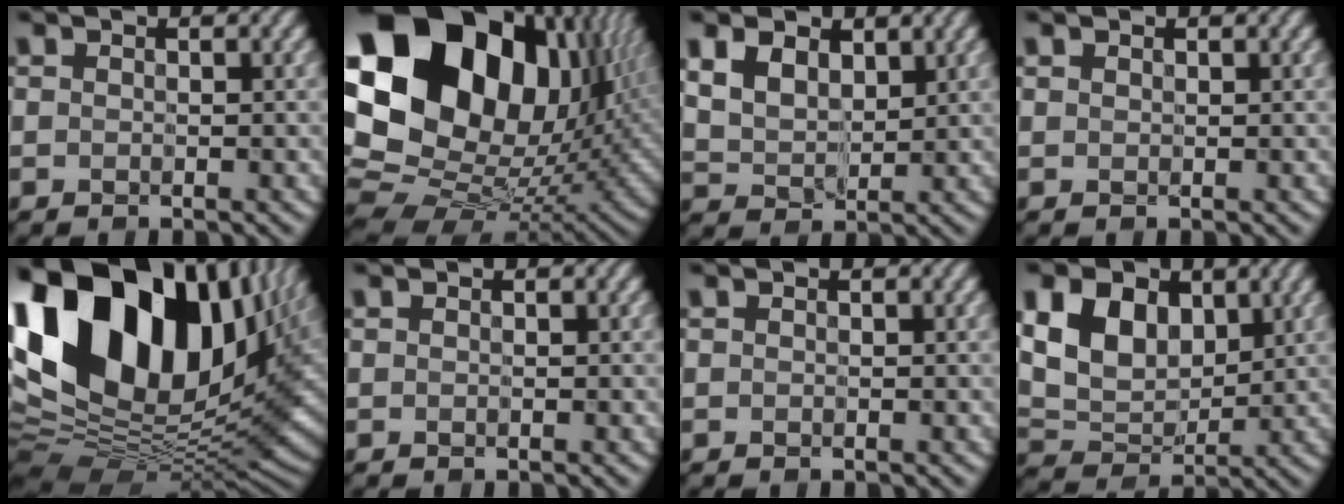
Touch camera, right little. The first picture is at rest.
{"total": 22.2, "force": [6.5, 15.4, 14.5], "torque": [-0.305, 0.034, 0.120]}
{"total": 5.3, "force": [2.4, 3.5, 3.2], "torque": [-0.089, 0.002, 0.038]}
{"total": 0.6, "force": [0.4, 0.3, 0.2], "torque": [-0.004, 0.003, 0.008]}
{"total": 19.7, "force": [5.6, 12.7, 14.0], "torque": [-0.282, 0.009, 0.107]}
{"total": 0.0}
{"total": 0.0}
{"total": 7.8, "force": [2.2, 5.5, 5.1], "torque": [-0.115, 0.003, 0.030]}